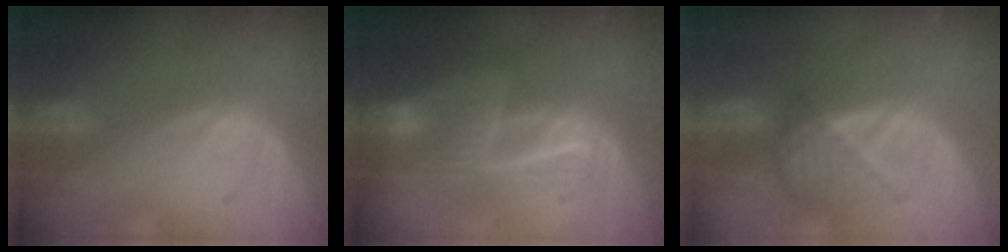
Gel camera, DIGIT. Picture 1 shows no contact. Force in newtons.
{"total": 6.6, "press": 6.5, "slide": 1.0}
{"total": 4.6, "press": 4.2, "slide": 1.8}